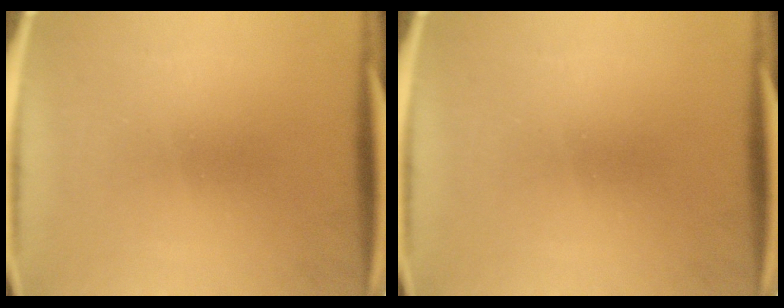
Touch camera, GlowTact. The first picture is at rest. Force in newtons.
{"total": 0.0}